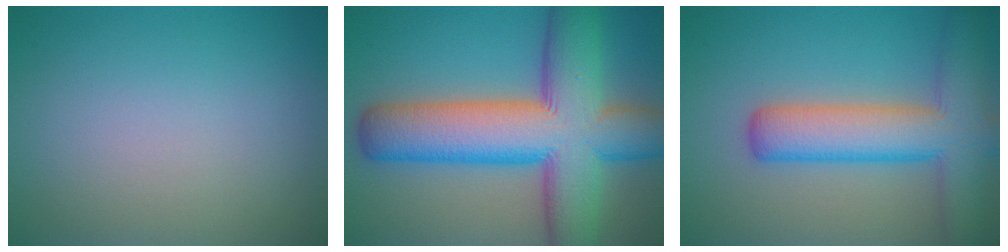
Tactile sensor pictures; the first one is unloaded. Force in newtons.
{"total": 14.2, "press": 14.1, "slide": 0.7}
{"total": 8.1, "press": 8.1, "slide": 0.5}